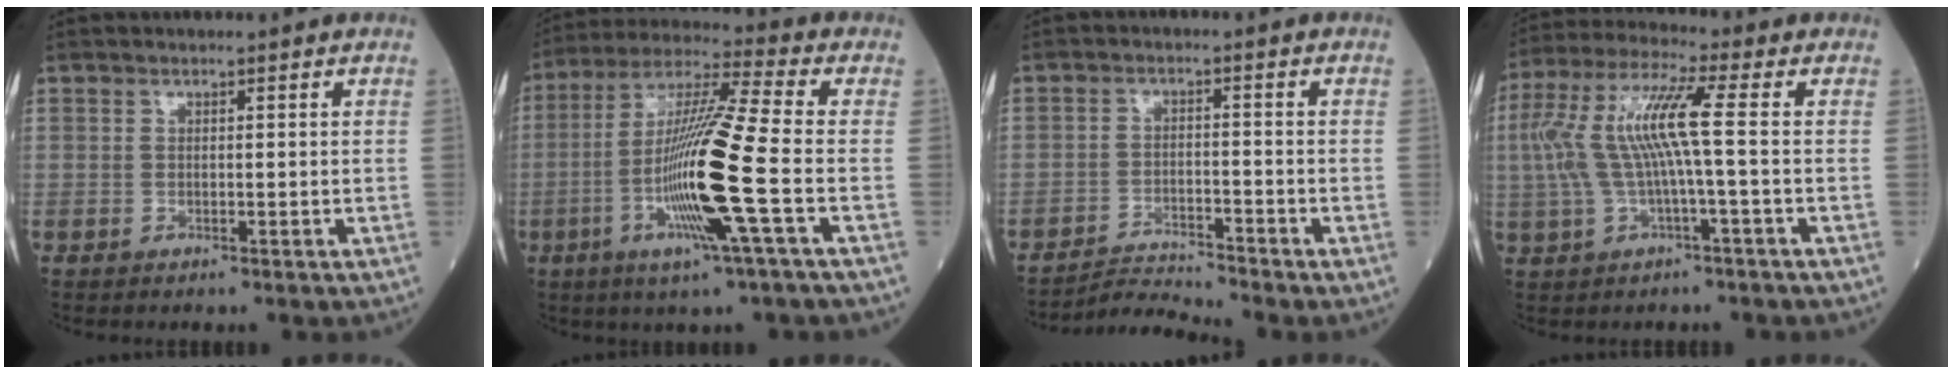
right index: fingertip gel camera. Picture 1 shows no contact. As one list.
[{"total": 15.7, "force": [-3.9, -1.0, 15.2], "torque": [-0.301, -0.011, -0.082]}, {"total": 4.6, "force": [-4.1, -2.0, -0.7], "torque": [0.001, -0.015, -0.072]}, {"total": 10.2, "force": [0.1, 0.8, 10.1], "torque": [-0.221, 0.032, 0.000]}]